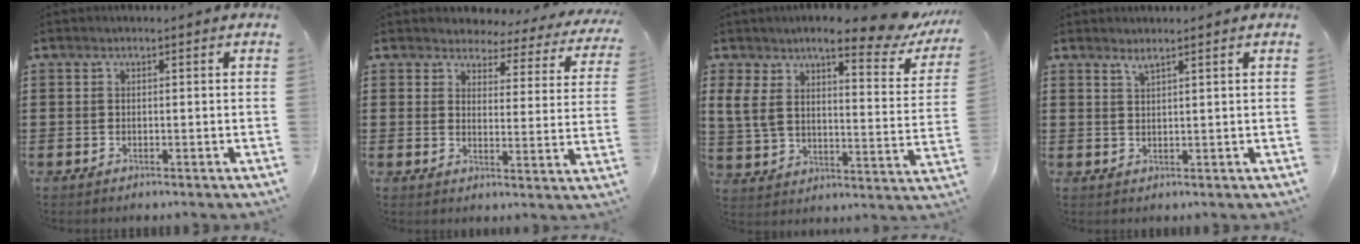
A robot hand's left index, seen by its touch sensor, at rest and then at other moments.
{"total": 3.7, "force": [3.4, 1.3, 0.1], "torque": [-0.027, -0.020, 0.056]}
{"total": 12.1, "force": [8.8, 3.0, 7.8], "torque": [-0.154, -0.047, 0.146]}
{"total": 1.7, "force": [1.4, -0.2, 0.9], "torque": [-0.020, -0.001, 0.027]}